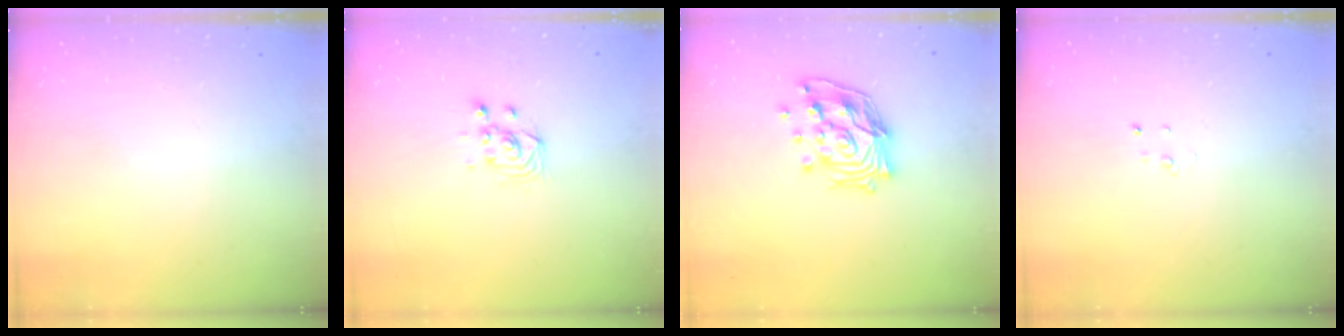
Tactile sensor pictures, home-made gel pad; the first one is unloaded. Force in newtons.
{"total": 3.7, "press": 3.4, "slide": 1.4}
{"total": 15.1, "press": 14.9, "slide": 1.9}
{"total": 2.6, "press": 2.6, "slide": 0.2}